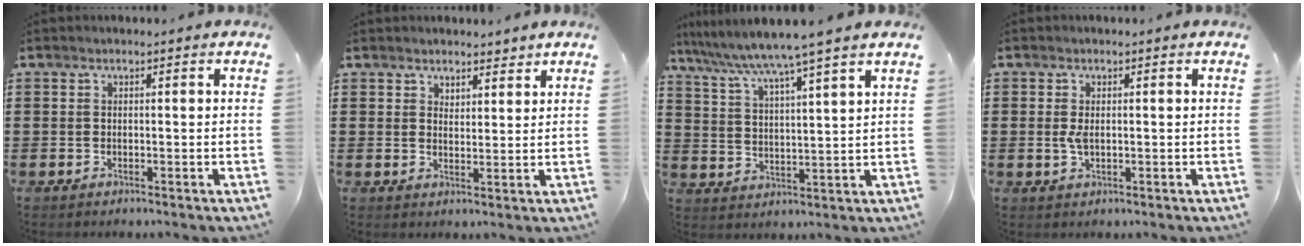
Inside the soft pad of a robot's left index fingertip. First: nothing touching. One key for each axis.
{"total": 3.1, "fx": 2.8, "fy": 1.1, "fz": 0.3, "tx": -0.006, "ty": -0.003, "tz": 0.052}
{"total": 6.1, "fx": 5.1, "fy": -1.4, "fz": 2.9, "tx": -0.079, "ty": -0.037, "tz": 0.080}
{"total": 2.2, "fx": 0.0, "fy": 1.1, "fz": 1.9, "tx": -0.047, "ty": 0.000, "tz": -0.003}